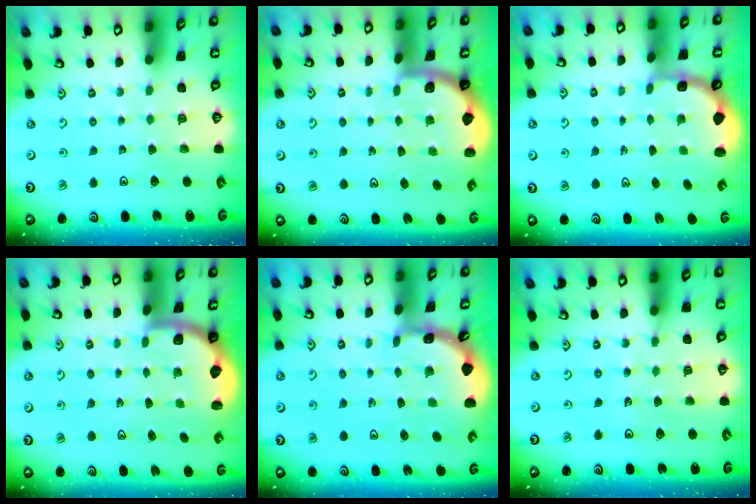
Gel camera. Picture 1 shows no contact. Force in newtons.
{"total": 1.4, "press": 1.4, "slide": 0.1}
{"total": 2.9, "press": 1.9, "slide": 2.2}
{"total": 1.9, "press": 1.8, "slide": 0.5}
{"total": 1.7, "press": 1.6, "slide": 0.1}
{"total": 5.4, "press": 5.0, "slide": 2.0}